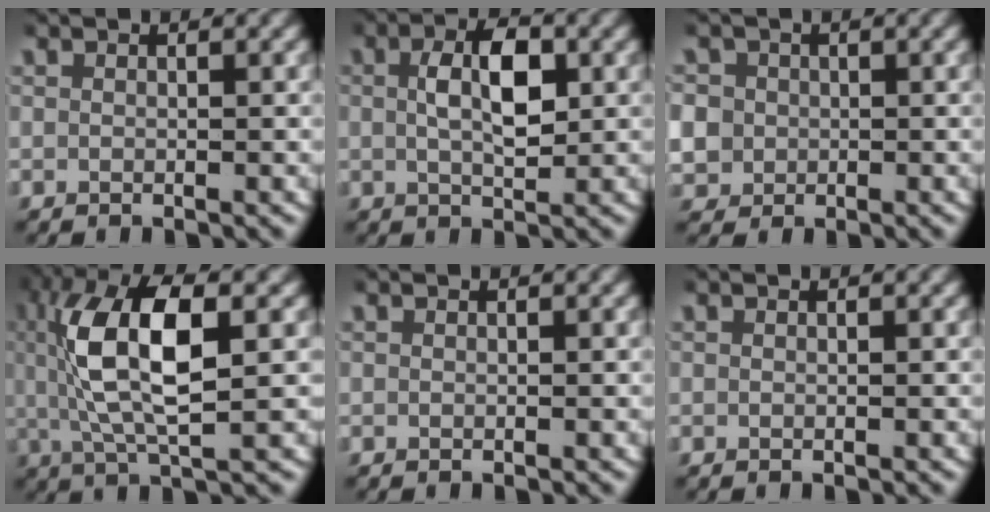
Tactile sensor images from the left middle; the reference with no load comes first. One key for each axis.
{"total": 4.9, "fx": 0.6, "fy": 2.2, "fz": 4.3, "tx": -0.064, "ty": -0.001, "tz": 0.012}
{"total": 4.7, "fx": -0.1, "fy": 4.5, "fz": 1.5, "tx": -0.047, "ty": -0.009, "tz": 0.002}
{"total": 9.1, "fx": 1.2, "fy": 3.5, "fz": 8.3, "tx": -0.163, "ty": 0.007, "tz": 0.021}
{"total": 0.0}
{"total": 0.0}